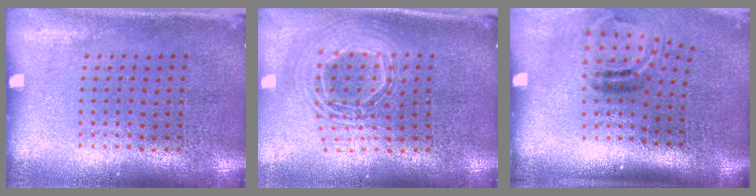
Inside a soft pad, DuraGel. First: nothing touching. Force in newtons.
{"total": 2.1, "press": 1.6, "slide": 1.4}
{"total": 2.1, "press": 1.3, "slide": 1.7}